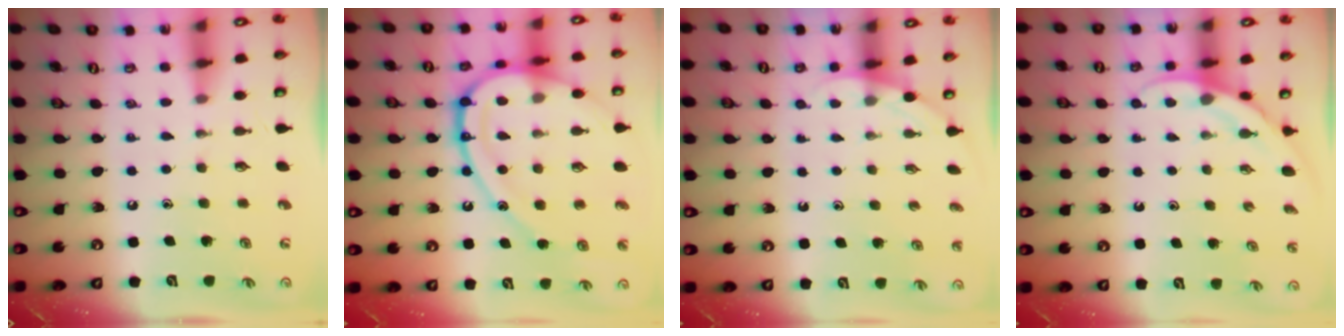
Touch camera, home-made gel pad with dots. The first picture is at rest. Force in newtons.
{"total": 19.4, "press": 19.3, "slide": 2.0}
{"total": 2.5, "press": 2.5, "slide": 0.2}
{"total": 4.2, "press": 4.2, "slide": 0.3}